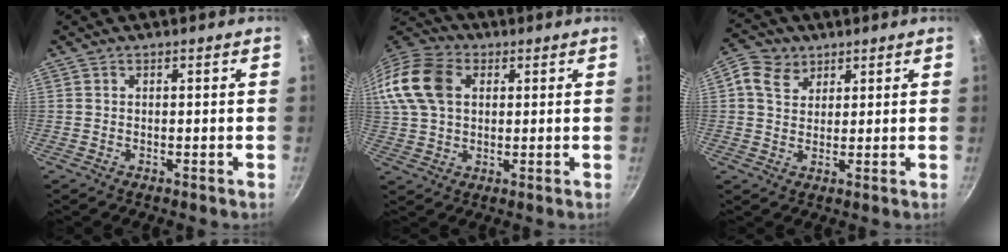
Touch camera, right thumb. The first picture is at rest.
{"total": 18.3, "force": [4.7, 13.2, 11.8], "torque": [-0.261, 0.027, 0.077]}
{"total": 6.4, "force": [2.9, 5.0, 2.7], "torque": [-0.027, -0.003, 0.044]}